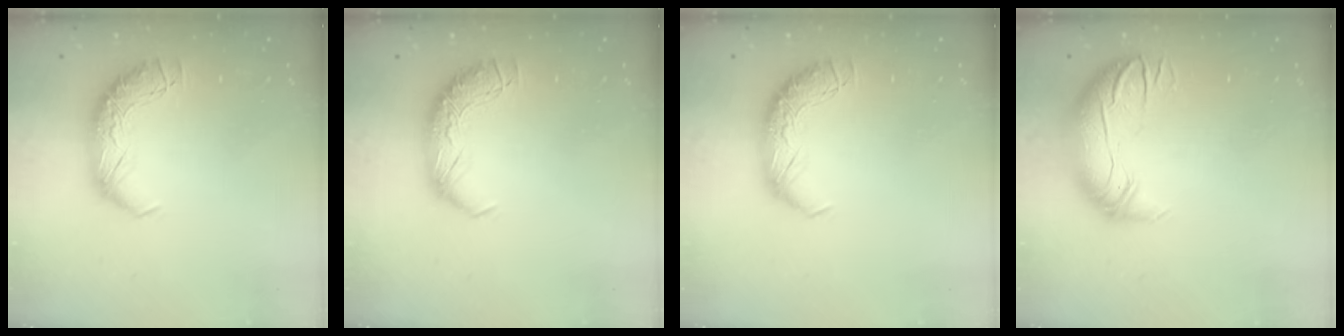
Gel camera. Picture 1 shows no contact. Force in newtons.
{"total": 0.0}
{"total": 0.0}
{"total": 3.0, "press": 0.6, "slide": 2.9}